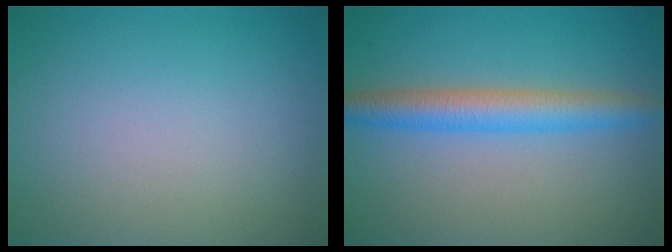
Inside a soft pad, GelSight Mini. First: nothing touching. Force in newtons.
{"total": 4.2, "press": 4.2, "slide": 0.1}